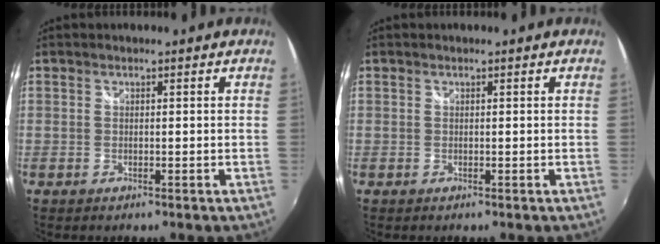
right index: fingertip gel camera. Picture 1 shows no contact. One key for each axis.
{"total": 0.0}